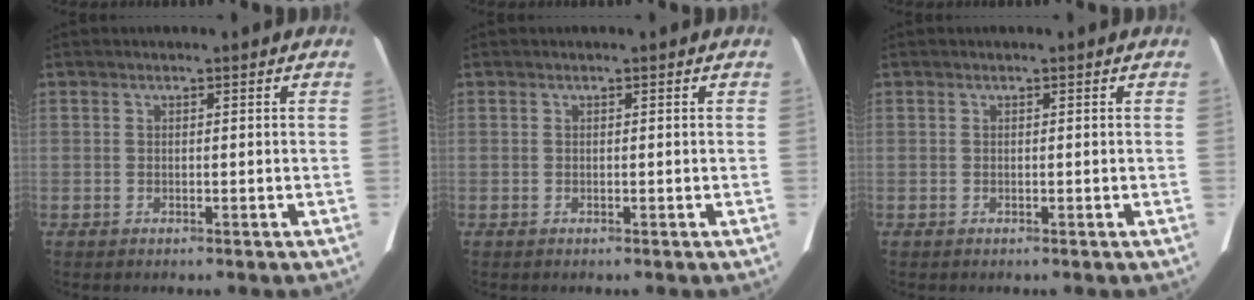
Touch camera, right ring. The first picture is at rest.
{"total": 0.0}
{"total": 0.0}